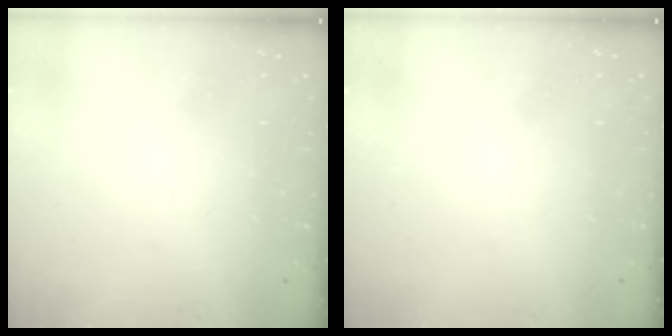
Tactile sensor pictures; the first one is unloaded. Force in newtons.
{"total": 0.0}